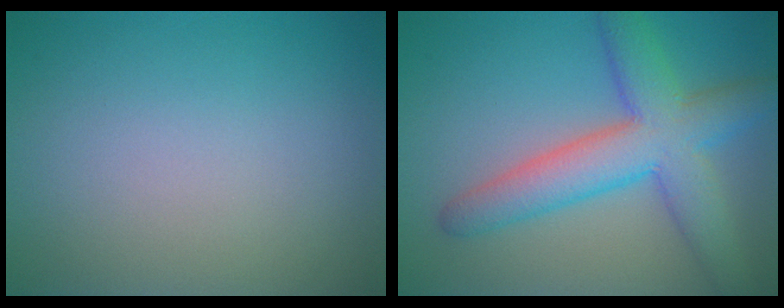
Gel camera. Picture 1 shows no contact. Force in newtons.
{"total": 7.3, "press": 7.3, "slide": 0.3}